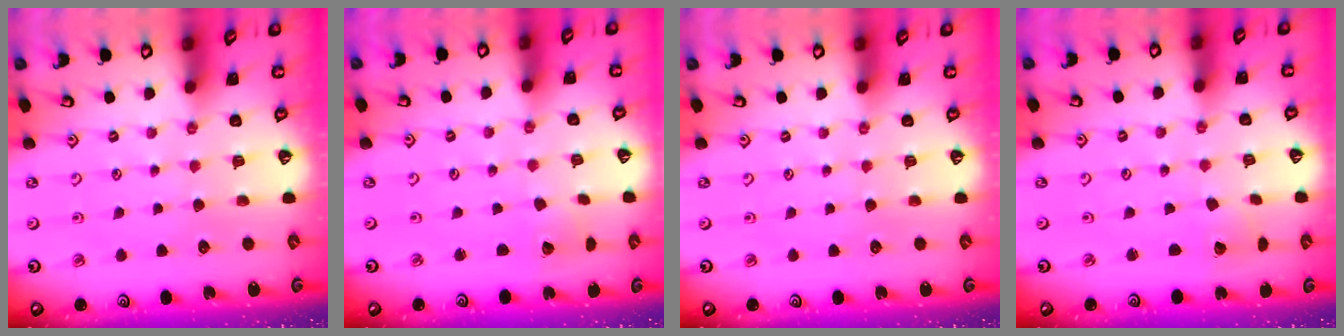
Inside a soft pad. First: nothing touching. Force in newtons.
{"total": 2.8, "press": 2.8, "slide": 0.2}
{"total": 0.0}
{"total": 2.0, "press": 2.0, "slide": 0.1}